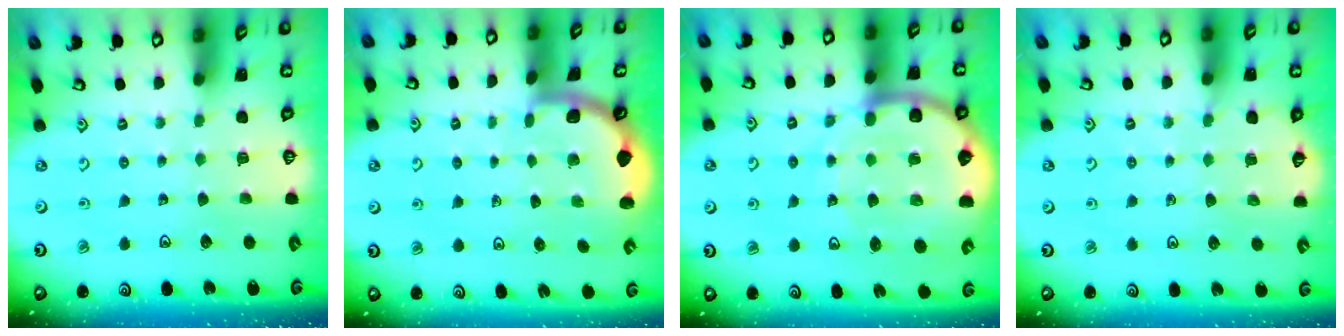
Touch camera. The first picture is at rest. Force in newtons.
{"total": 1.8, "press": 1.8, "slide": 0.1}
{"total": 13.8, "press": 13.6, "slide": 2.6}
{"total": 4.1, "press": 3.9, "slide": 1.0}